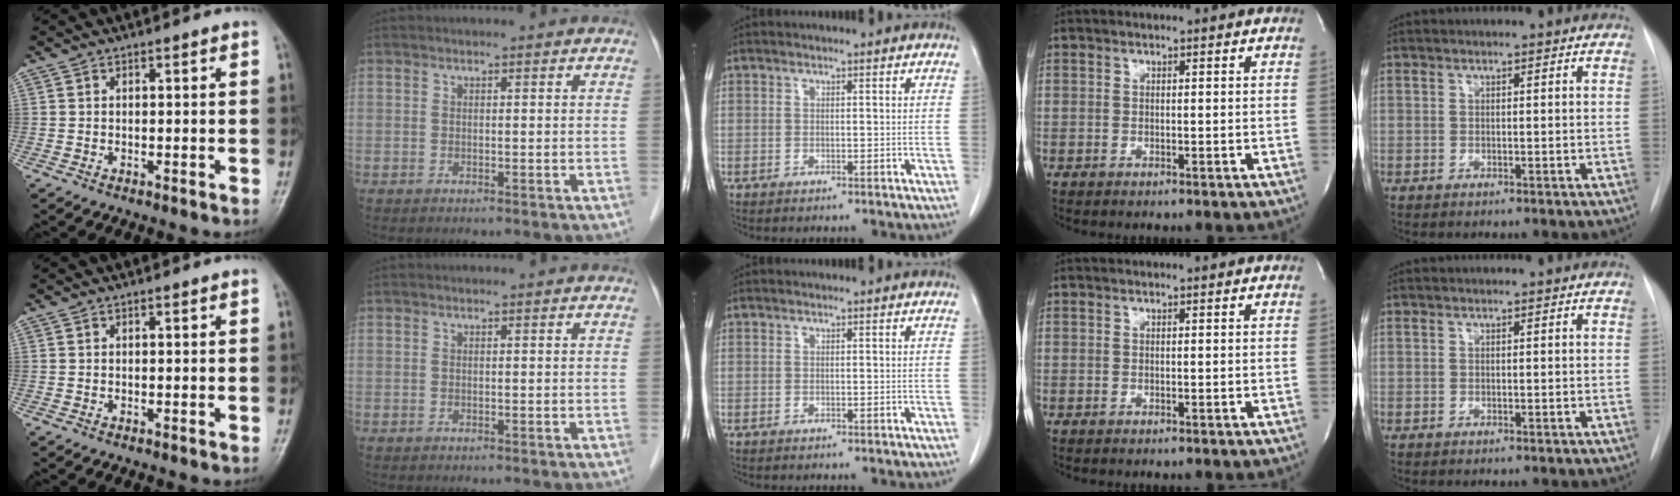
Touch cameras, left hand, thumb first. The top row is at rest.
{}